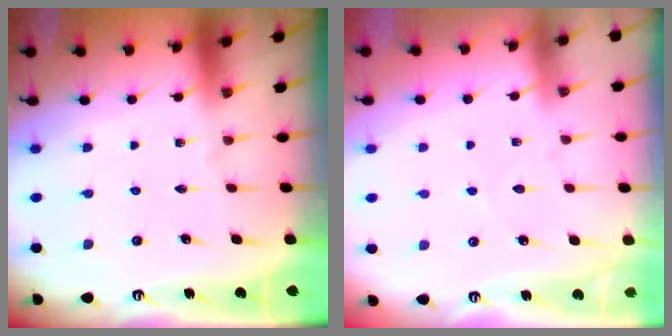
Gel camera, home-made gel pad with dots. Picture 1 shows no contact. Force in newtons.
{"total": 3.5, "press": 3.4, "slide": 0.5}